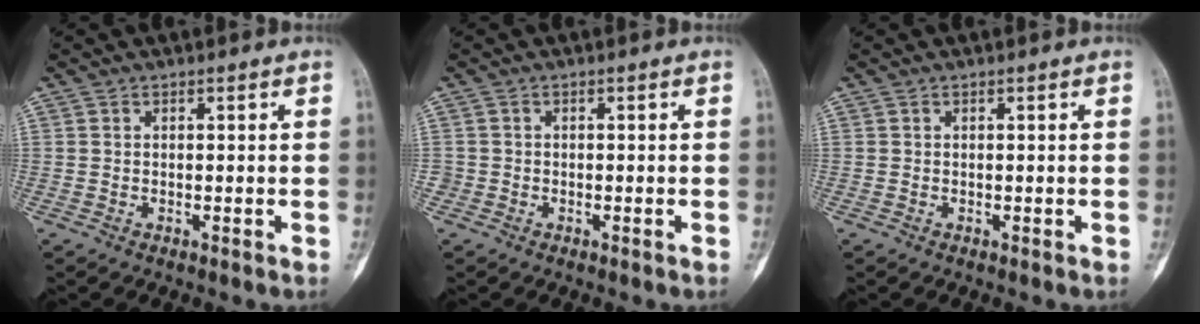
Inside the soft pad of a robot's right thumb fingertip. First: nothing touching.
{"total": 1.1, "force": [-0.7, 0.9, 0.0], "torque": [0.003, 0.004, -0.018]}
{"total": 0.0}